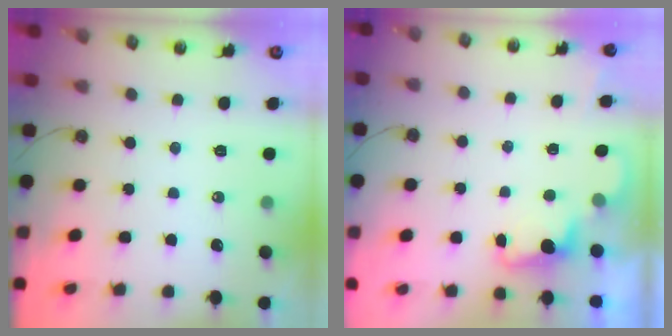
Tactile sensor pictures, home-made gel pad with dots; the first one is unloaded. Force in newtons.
{"total": 2.2, "press": 2.1, "slide": 0.7}